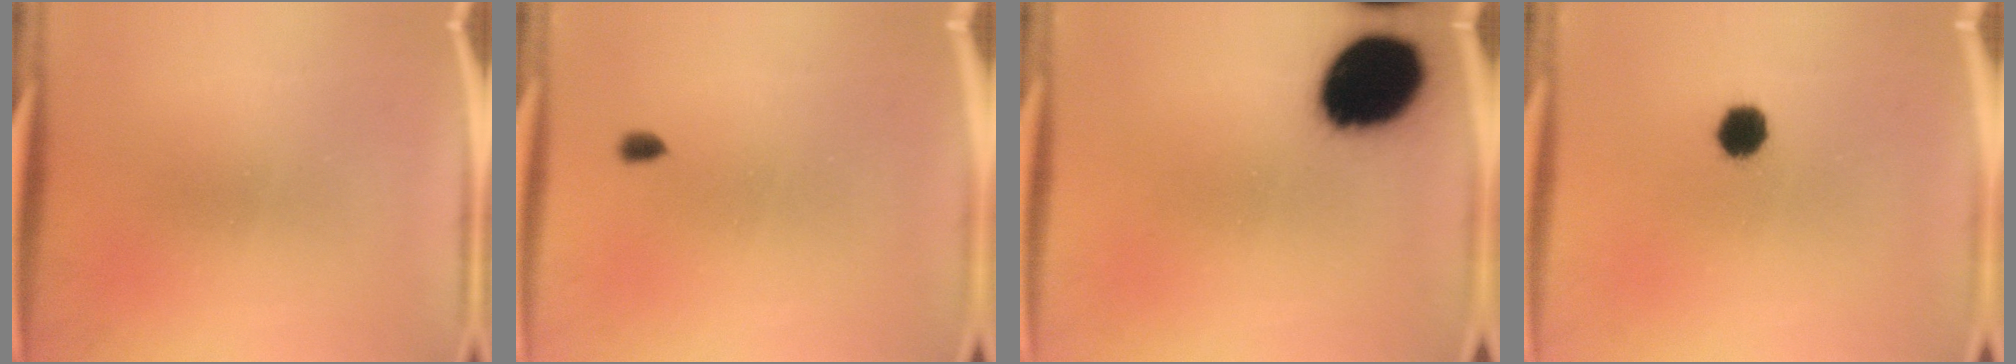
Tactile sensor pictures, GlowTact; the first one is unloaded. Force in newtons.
{"total": 1.2}
{"total": 17.6}
{"total": 5.4}